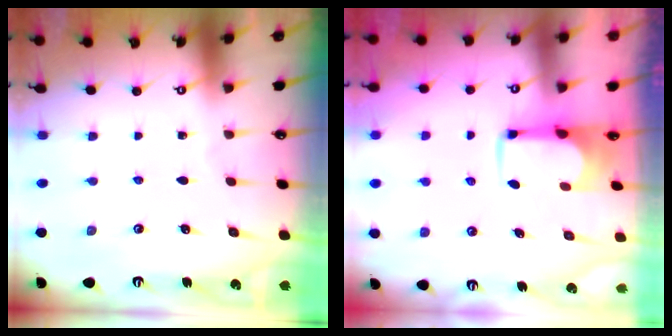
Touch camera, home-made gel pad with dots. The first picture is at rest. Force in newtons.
{"total": 3.6, "press": 3.5, "slide": 0.4}